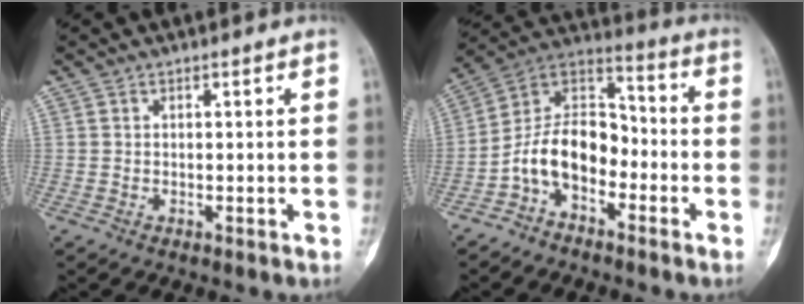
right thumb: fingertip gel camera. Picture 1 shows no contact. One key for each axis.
{"total": 12.2, "fx": -4.7, "fy": 7.7, "fz": 8.1, "tx": -0.131, "ty": 0.076, "tz": -0.103}